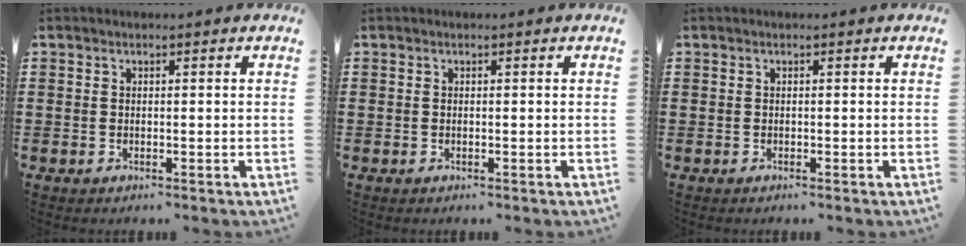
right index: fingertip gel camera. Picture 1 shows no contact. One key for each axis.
{"total": 0.0}
{"total": 0.0}